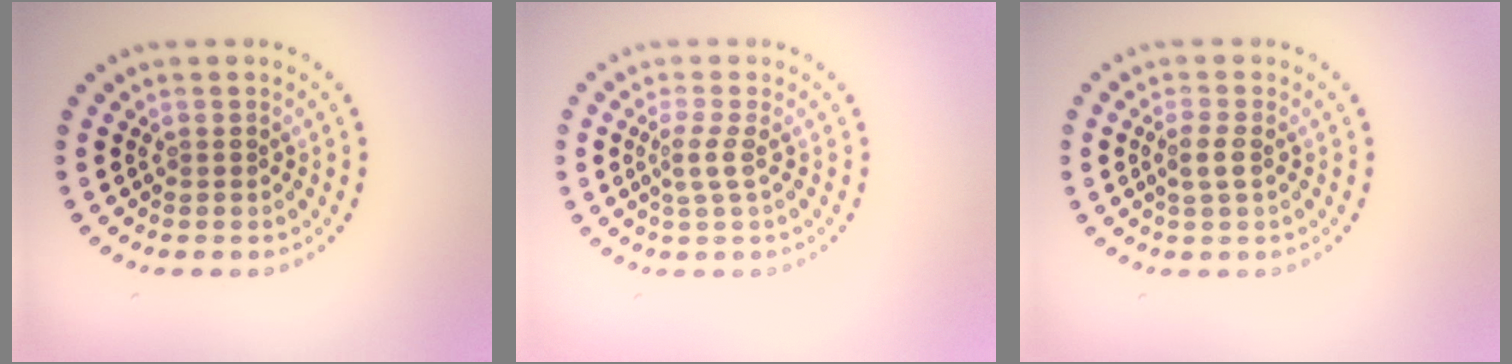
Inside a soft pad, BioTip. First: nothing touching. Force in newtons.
{"total": 1.8, "press": 1.3, "slide": 1.2}
{"total": 1.6, "press": 1.5, "slide": 0.5}